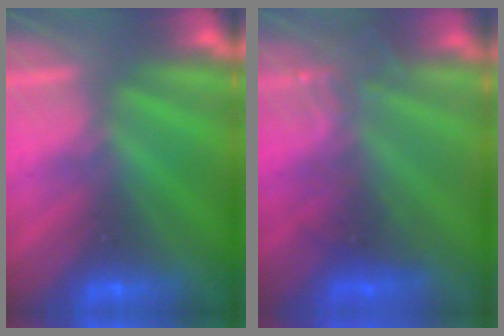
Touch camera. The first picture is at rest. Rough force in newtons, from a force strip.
{"total": 3.3}